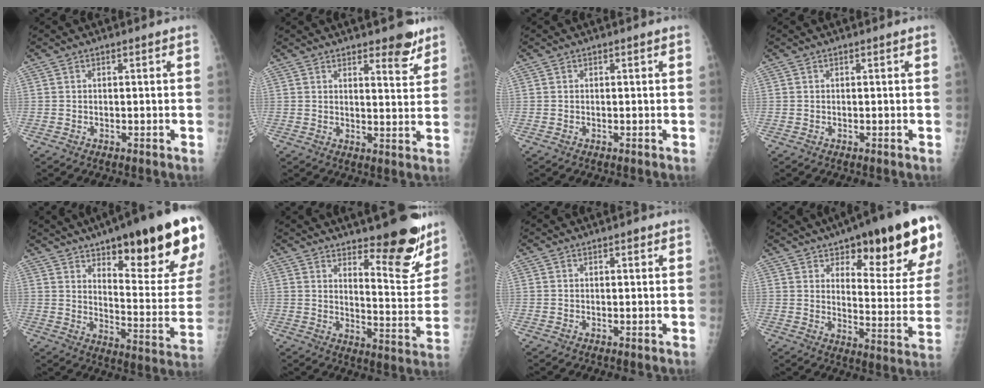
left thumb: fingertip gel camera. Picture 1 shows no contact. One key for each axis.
{"total": 5.9, "fx": 4.3, "fy": 2.0, "fz": 3.5, "tx": -0.023, "ty": -0.030, "tz": 0.056}
{"total": 0.0}
{"total": 0.0}
{"total": 27.0, "fx": 15.4, "fy": 6.5, "fz": 21.2, "tx": -0.250, "ty": -0.059, "tz": 0.225}
{"total": 14.8, "fx": 10.4, "fy": 4.4, "fz": 9.6, "tx": -0.077, "ty": -0.084, "tz": 0.154}
{"total": 0.8, "fx": 0.5, "fy": 0.3, "fz": 0.6, "tx": -0.006, "ty": -0.001, "tz": 0.007}
{"total": 25.1, "fx": 14.5, "fy": 7.3, "fz": 19.2, "tx": -0.223, "ty": -0.055, "tz": 0.202}